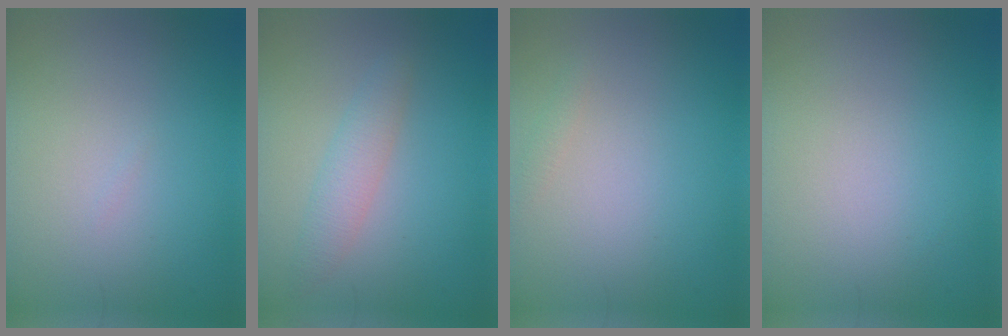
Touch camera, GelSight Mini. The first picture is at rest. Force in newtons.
{"total": 2.2, "press": 2.2, "slide": 0.1}
{"total": 0.6, "press": 0.6, "slide": 0.0}
{"total": 0.0}